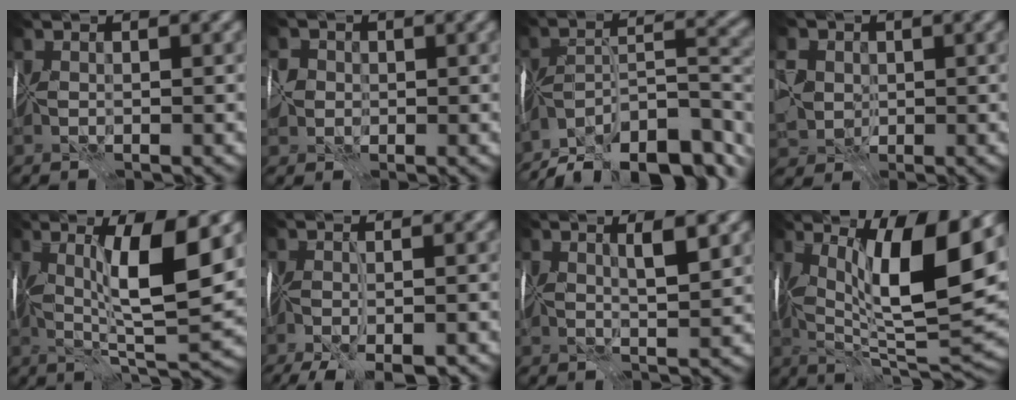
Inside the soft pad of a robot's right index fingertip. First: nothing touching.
{"total": 2.8, "force": [0.0, 2.7, 0.8], "torque": [-0.002, 0.015, -0.010]}
{"total": 13.6, "force": [-10.9, 4.4, 6.8], "torque": [-0.117, 0.014, -0.173]}
{"total": 6.9, "force": [1.6, 5.8, 3.4], "torque": [-0.078, 0.025, 0.013]}
{"total": 9.8, "force": [1.9, 2.4, 9.3], "torque": [-0.154, -0.002, 0.037]}
{"total": 7.0, "force": [-4.6, 2.2, 4.8], "torque": [-0.078, -0.027, -0.065]}
{"total": 2.6, "force": [1.3, 0.5, 2.2], "torque": [-0.033, 0.000, 0.022]}
{"total": 13.4, "force": [3.5, 3.9, 12.4], "torque": [-0.186, -0.004, 0.056]}